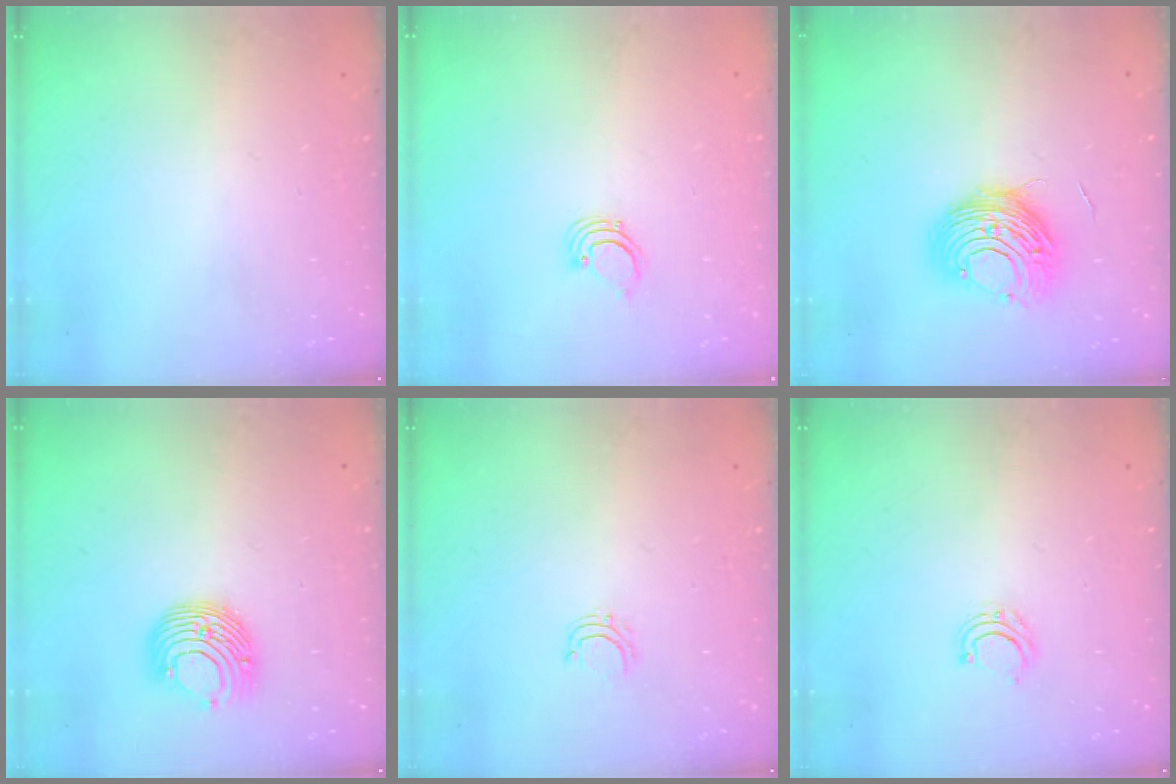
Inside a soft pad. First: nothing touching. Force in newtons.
{"total": 2.2, "press": 2.2, "slide": 0.2}
{"total": 11.0, "press": 11.0, "slide": 0.6}
{"total": 10.6, "press": 10.6, "slide": 0.3}
{"total": 4.4, "press": 4.4, "slide": 0.3}
{"total": 4.1, "press": 4.0, "slide": 0.6}